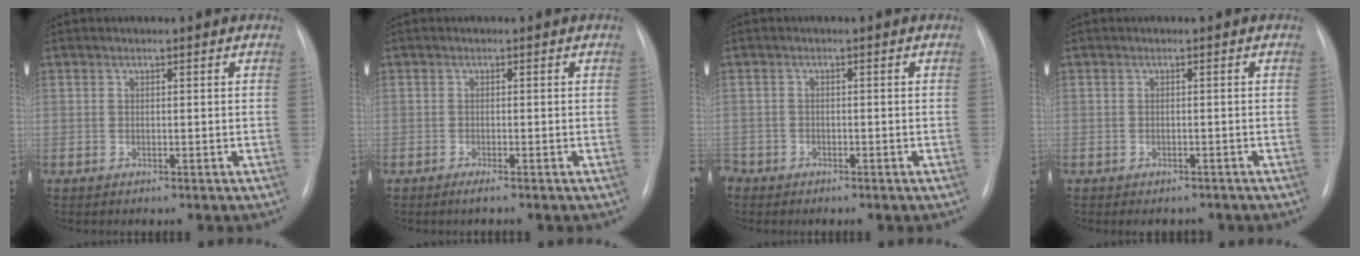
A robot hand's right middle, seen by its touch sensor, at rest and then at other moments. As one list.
[{"total": 1.1, "force": [-0.8, -0.1, 0.6], "torque": [-0.013, -0.002, -0.016]}, {"total": 3.1, "force": [-2.2, 2.0, 0.4], "torque": [-0.007, 0.003, -0.043]}, {"total": 3.1, "force": [-2.6, 1.7, 0.5], "torque": [-0.001, 0.004, -0.032]}]